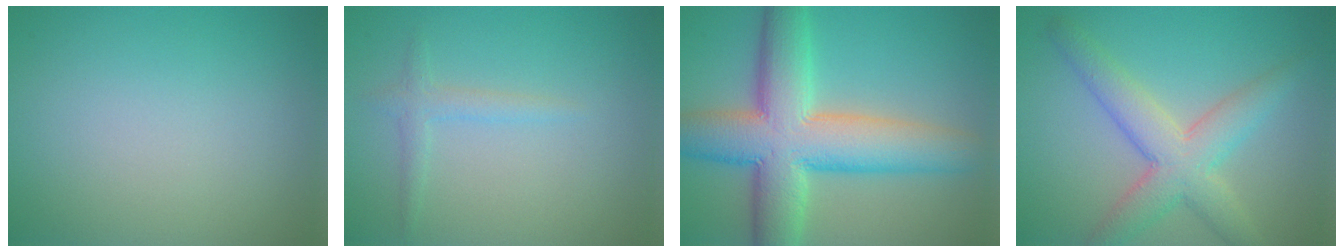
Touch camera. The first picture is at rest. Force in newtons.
{"total": 1.5, "press": 1.4, "slide": 0.1}
{"total": 11.2, "press": 11.1, "slide": 0.4}
{"total": 5.4, "press": 5.4, "slide": 0.3}